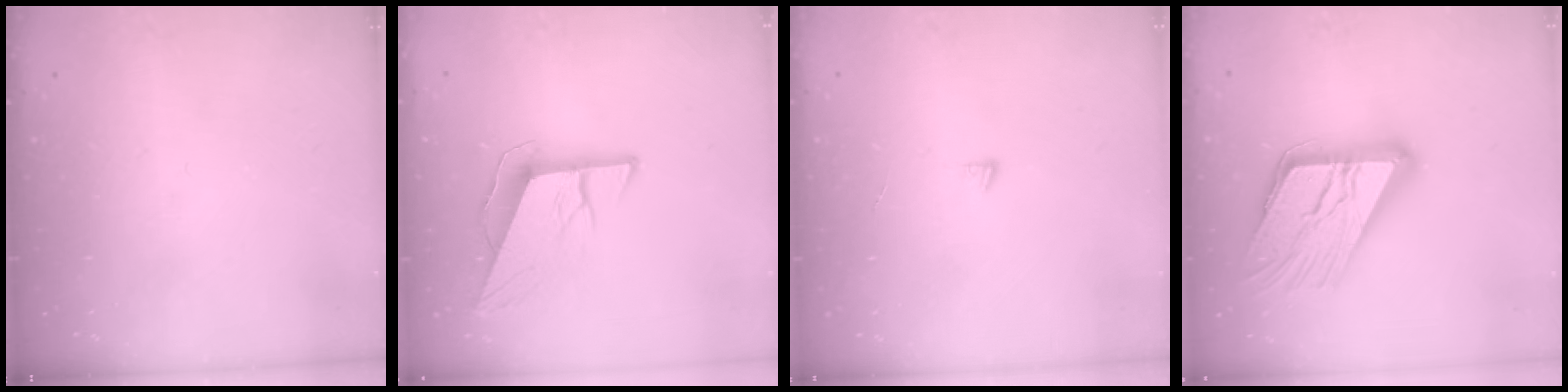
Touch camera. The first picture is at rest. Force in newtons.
{"total": 9.9, "press": 9.6, "slide": 2.3}
{"total": 4.1, "press": 4.1, "slide": 0.4}
{"total": 22.9, "press": 22.8, "slide": 2.3}